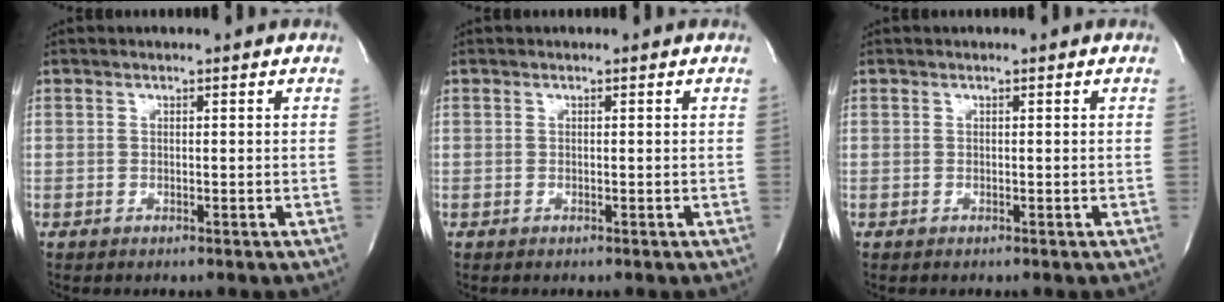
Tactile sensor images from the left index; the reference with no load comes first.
{"total": 0.0}
{"total": 0.0}